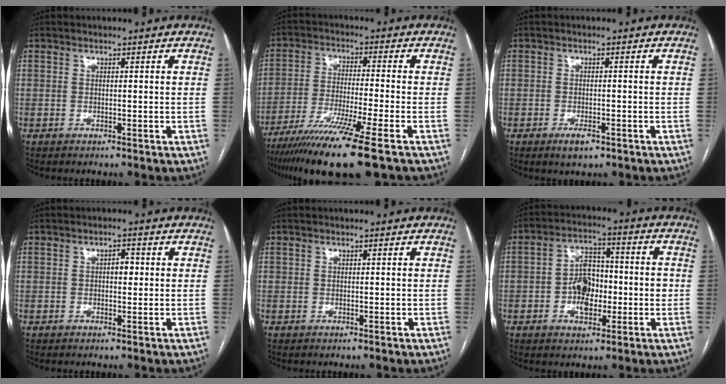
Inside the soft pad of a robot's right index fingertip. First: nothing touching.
{"total": 14.0, "force": [-9.7, -1.2, 10.1], "torque": [-0.190, -0.043, -0.165]}
{"total": 2.6, "force": [-1.6, 1.1, 1.7], "torque": [-0.030, -0.001, -0.021]}
{"total": 2.0, "force": [0.1, 1.1, 1.7], "torque": [-0.022, 0.007, 0.000]}
{"total": 0.0}
{"total": 7.9, "force": [-1.6, 4.8, 6.1], "torque": [-0.107, 0.025, -0.025]}